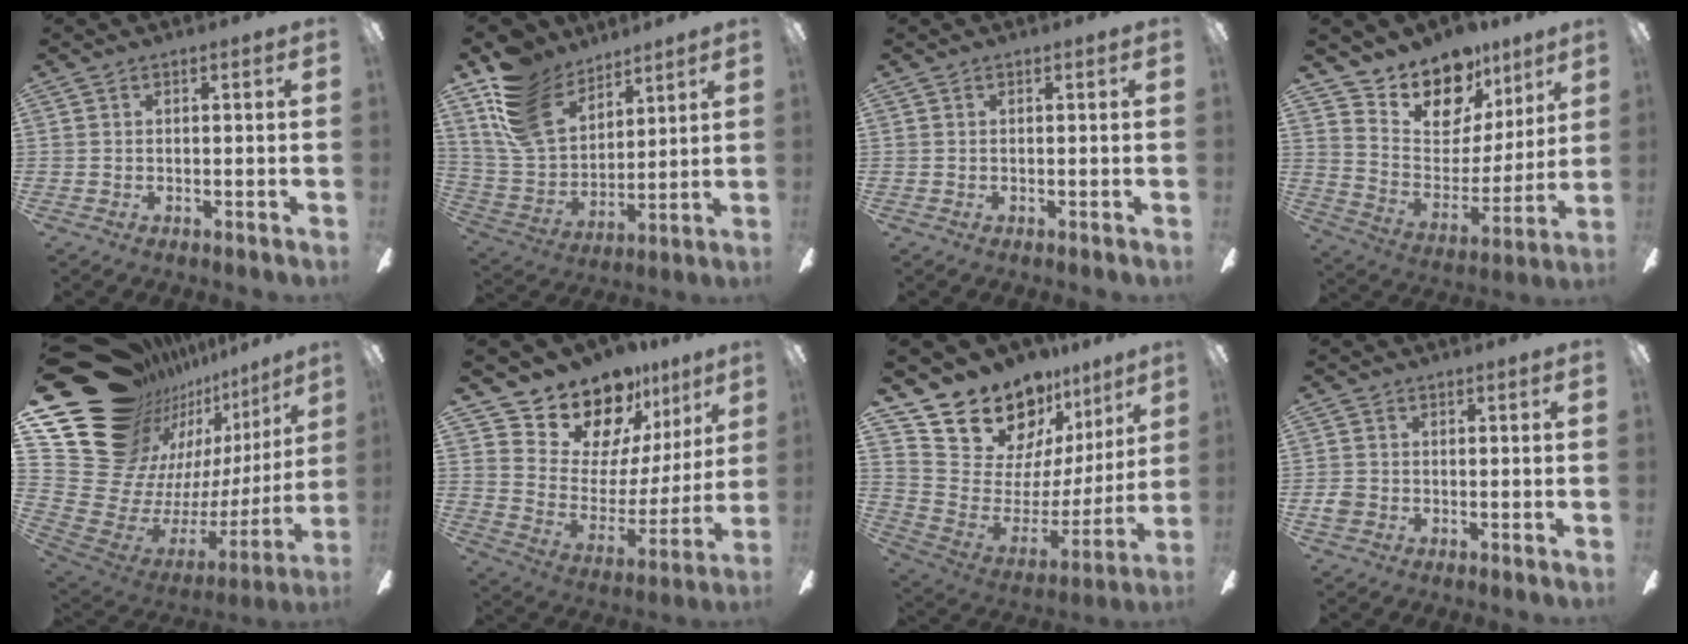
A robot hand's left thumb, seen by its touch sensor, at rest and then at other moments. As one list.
[{"total": 16.7, "force": [10.8, 10.4, 7.4], "torque": [-0.176, -0.048, 0.211]}, {"total": 0.0}, {"total": 13.1, "force": [9.7, 7.9, 3.7], "torque": [-0.072, -0.077, 0.183]}, {"total": 27.0, "force": [16.0, 17.3, 13.1], "torque": [-0.206, -0.163, 0.357]}, {"total": 16.1, "force": [14.0, 7.3, 3.3], "torque": [-0.084, -0.121, 0.255]}, {"total": 15.9, "force": [14.1, 6.5, 3.1], "torque": [-0.070, -0.137, 0.260]}, {"total": 2.2, "force": [-0.5, 2.0, 0.9], "torque": [-0.015, 0.006, -0.010]}]